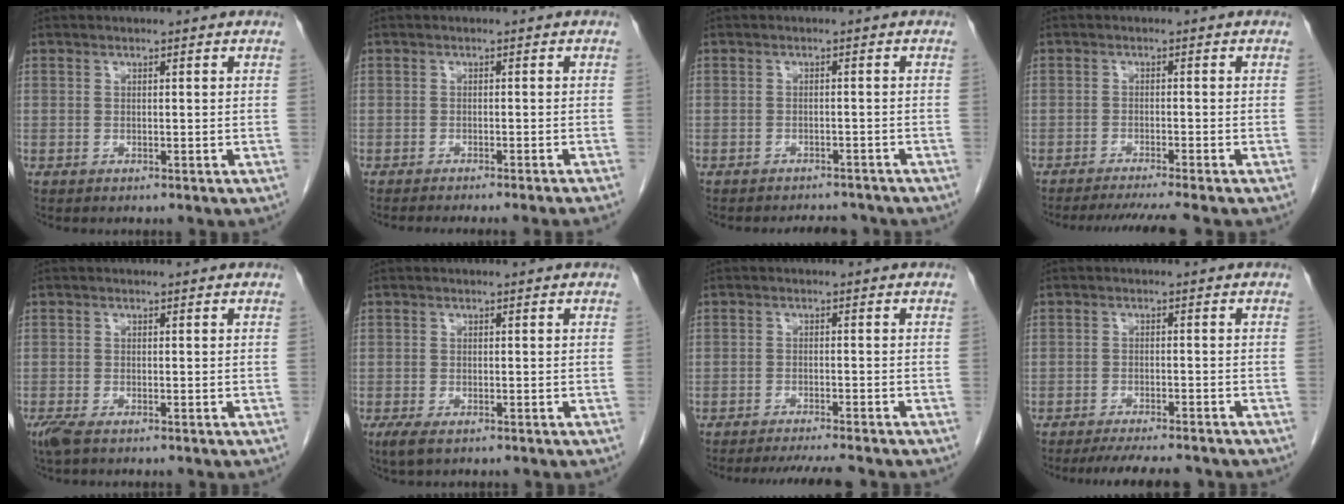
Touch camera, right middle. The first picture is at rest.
{"total": 9.0, "force": [-8.0, -1.2, 3.9], "torque": [-0.020, -0.024, -0.102]}
{"total": 5.9, "force": [-5.5, 1.7, 1.2], "torque": [-0.013, -0.001, -0.065]}
{"total": 7.4, "force": [-6.5, -1.4, 3.3], "torque": [-0.031, -0.018, -0.099]}
{"total": 2.4, "force": [-1.6, 0.6, 1.7], "torque": [-0.043, -0.010, -0.031]}
{"total": 2.3, "force": [-1.4, 0.8, 1.7], "torque": [-0.039, -0.007, -0.022]}
{"total": 7.4, "force": [-6.6, -0.1, 3.3], "torque": [-0.036, -0.015, -0.097]}
{"total": 8.8, "force": [-7.8, 1.0, 3.9], "torque": [-0.053, -0.014, -0.111]}